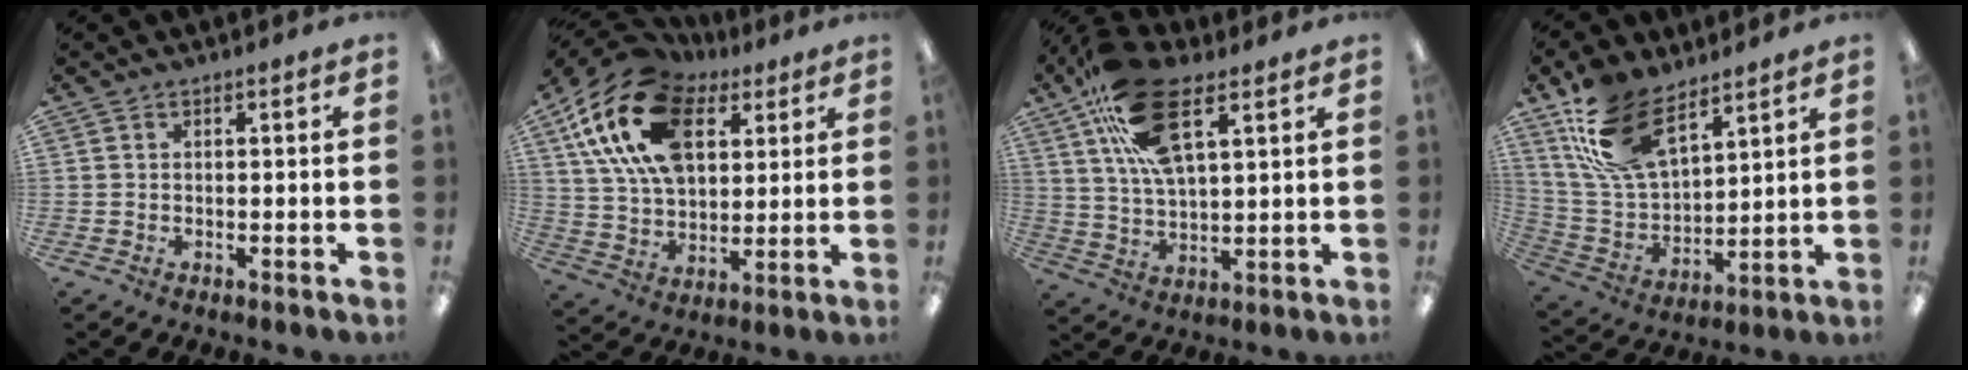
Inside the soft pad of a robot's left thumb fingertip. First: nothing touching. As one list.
[{"total": 22.0, "force": [9.9, 13.3, 14.5], "torque": [-0.288, -0.023, 0.174]}, {"total": 17.6, "force": [9.8, 7.4, 12.6], "torque": [-0.233, -0.022, 0.176]}, {"total": 17.1, "force": [10.6, 8.6, 10.3], "torque": [-0.229, -0.033, 0.199]}]